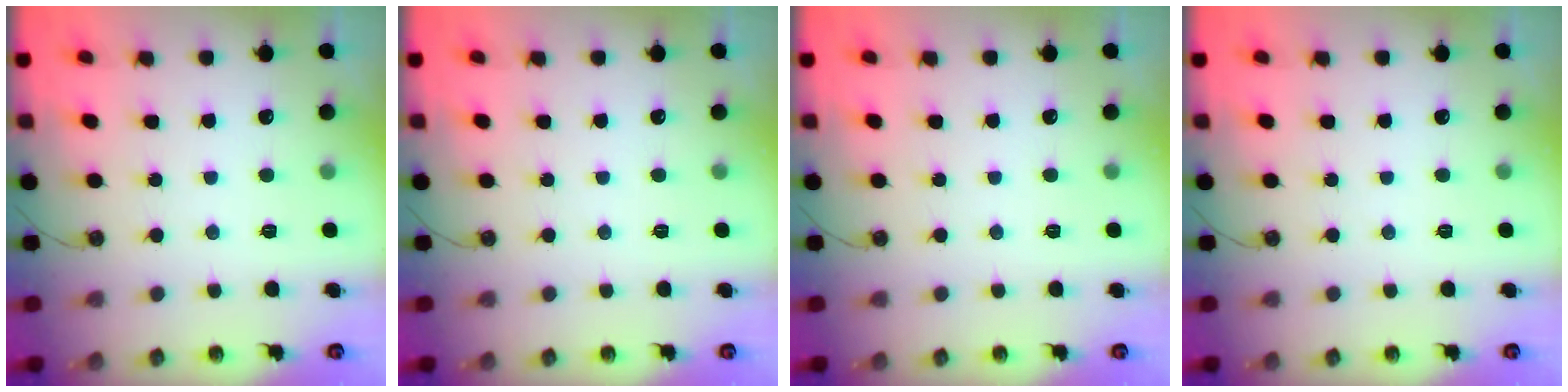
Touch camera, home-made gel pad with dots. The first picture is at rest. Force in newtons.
{"total": 0.0}
{"total": 0.0}
{"total": 0.0}